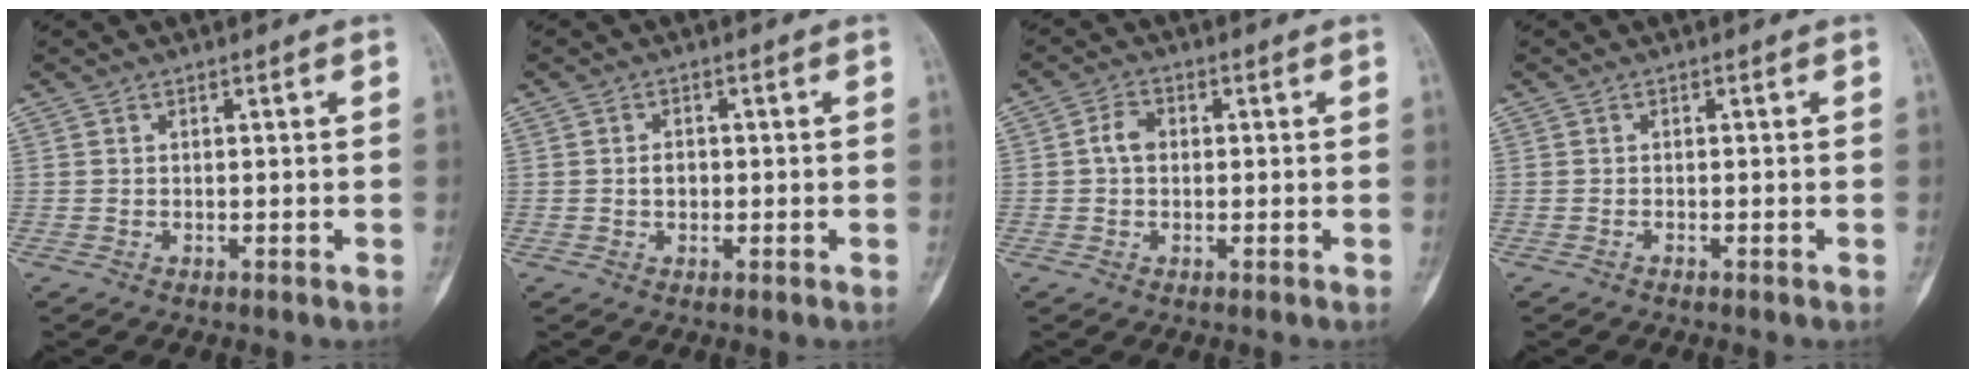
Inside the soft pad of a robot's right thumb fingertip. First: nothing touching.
{"total": 2.1, "force": [-0.2, 1.6, 1.3], "torque": [-0.014, 0.004, -0.003]}
{"total": 3.3, "force": [0.1, 2.5, 2.2], "torque": [-0.036, 0.010, -0.004]}
{"total": 0.0}